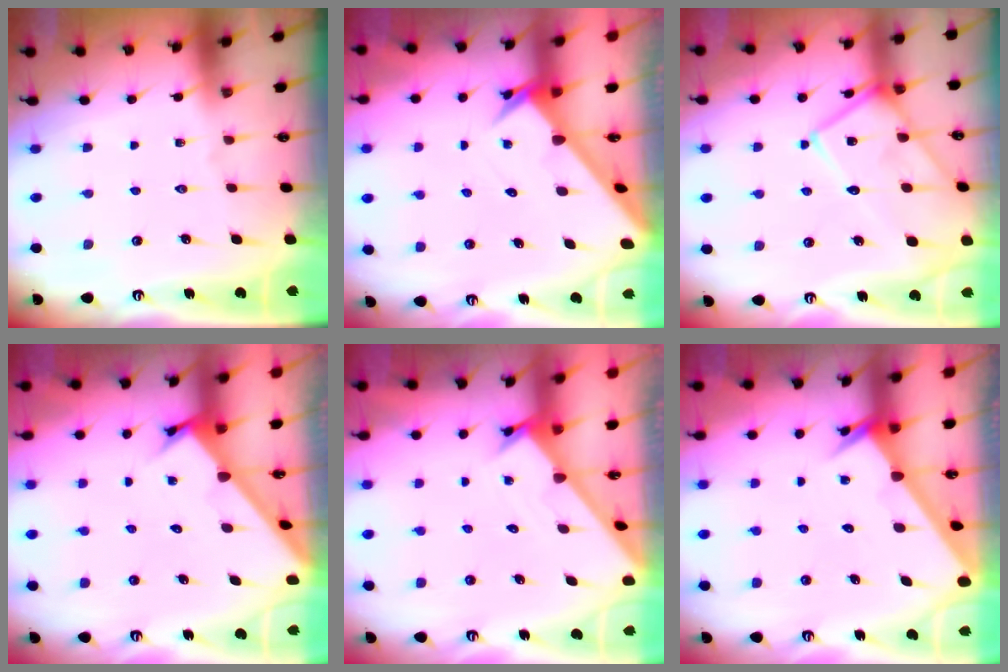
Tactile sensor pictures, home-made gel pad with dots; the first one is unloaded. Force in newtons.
{"total": 2.7, "press": 2.7, "slide": 0.2}
{"total": 15.2, "press": 15.1, "slide": 1.2}
{"total": 2.5, "press": 2.5, "slide": 0.2}
{"total": 1.8, "press": 1.8, "slide": 0.1}
{"total": 2.3, "press": 2.3, "slide": 0.2}